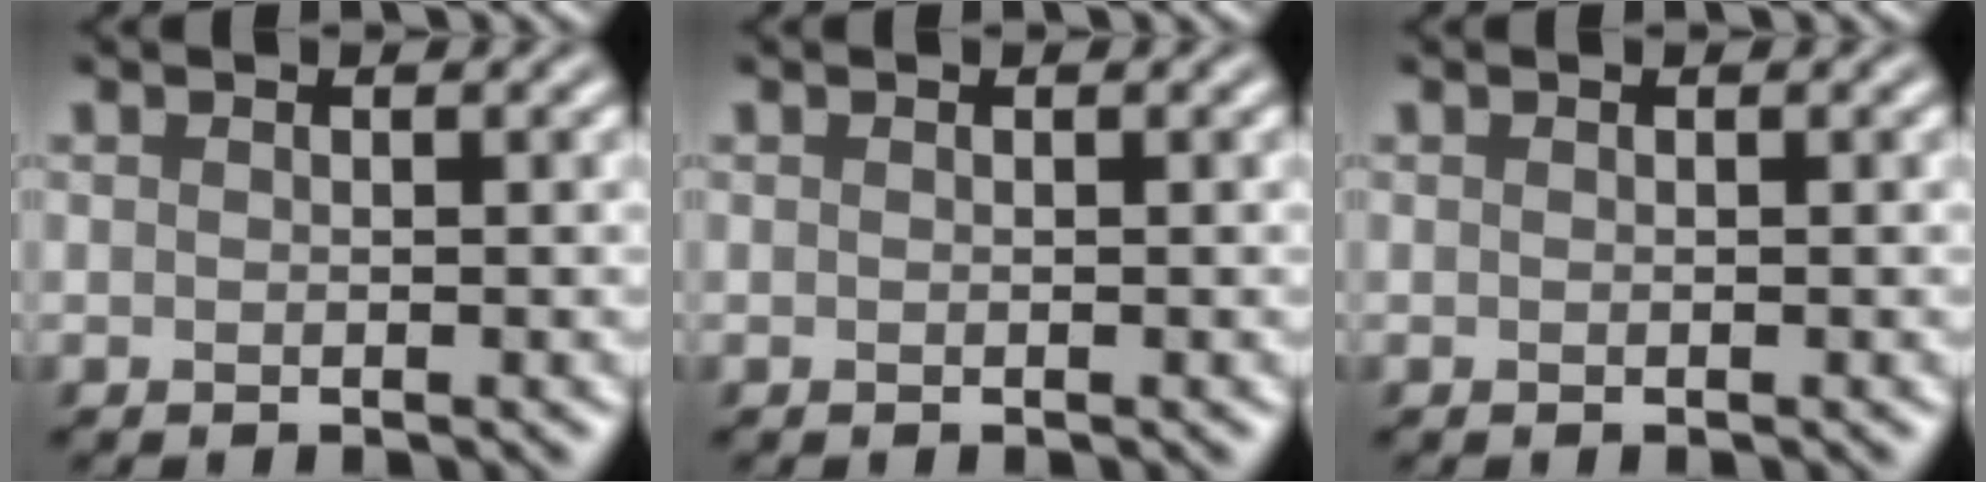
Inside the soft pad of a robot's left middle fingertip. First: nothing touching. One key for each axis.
{"total": 0.0}
{"total": 0.0}